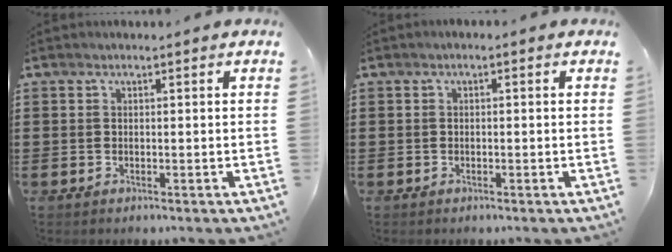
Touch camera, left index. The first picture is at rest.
{"total": 0.6, "force": [-0.4, 0.2, 0.4], "torque": [-0.009, -0.003, -0.008]}